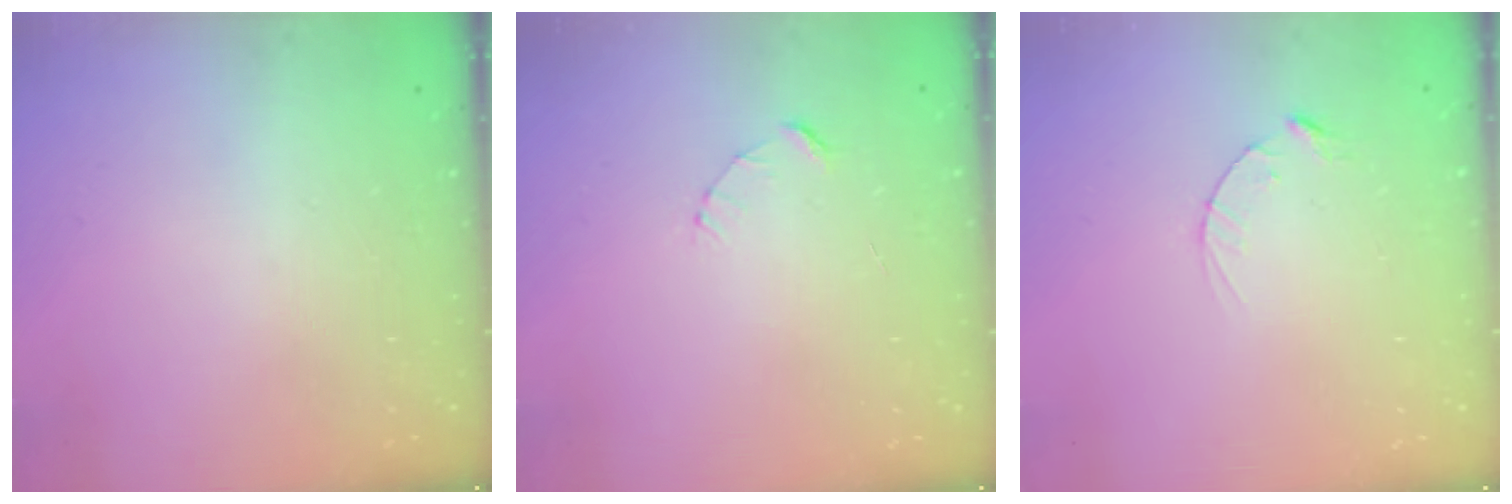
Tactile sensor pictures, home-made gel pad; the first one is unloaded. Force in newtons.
{"total": 2.4, "press": 2.4, "slide": 0.2}
{"total": 2.8, "press": 2.8, "slide": 0.4}